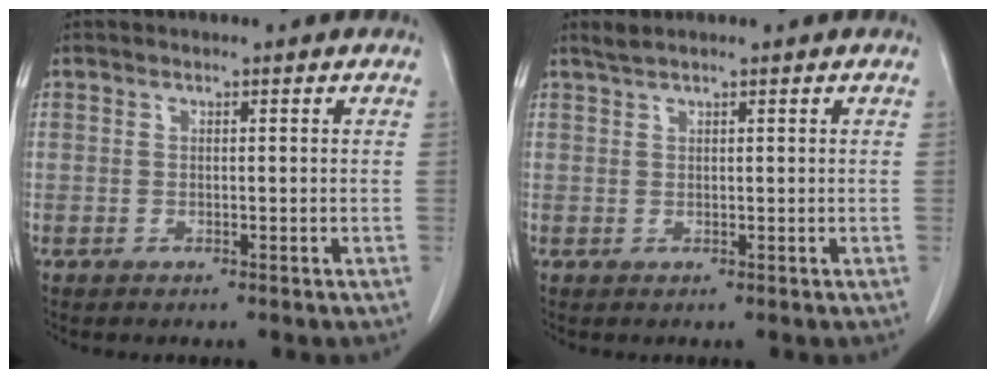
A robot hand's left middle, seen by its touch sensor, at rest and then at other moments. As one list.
[{"total": 1.2, "force": [1.0, -0.1, 0.5], "torque": [-0.014, 0.008, 0.026]}]